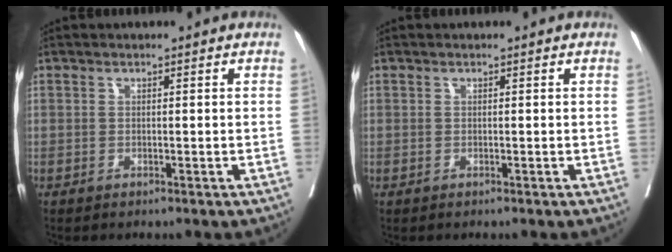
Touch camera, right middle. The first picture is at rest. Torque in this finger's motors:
{"motor_torque": [-0.06, -0.06, 0.00, 0.00]}